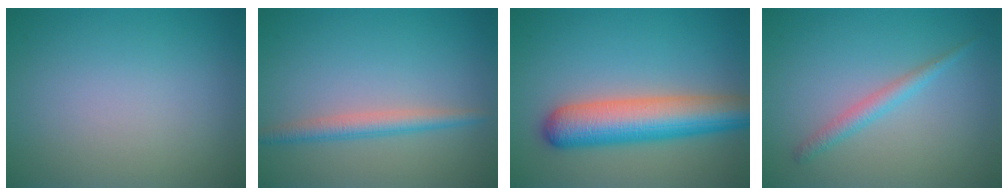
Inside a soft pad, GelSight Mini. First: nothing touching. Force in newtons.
{"total": 2.4, "press": 2.4, "slide": 0.0}
{"total": 7.6, "press": 7.6, "slide": 0.3}
{"total": 1.7, "press": 1.7, "slide": 0.1}